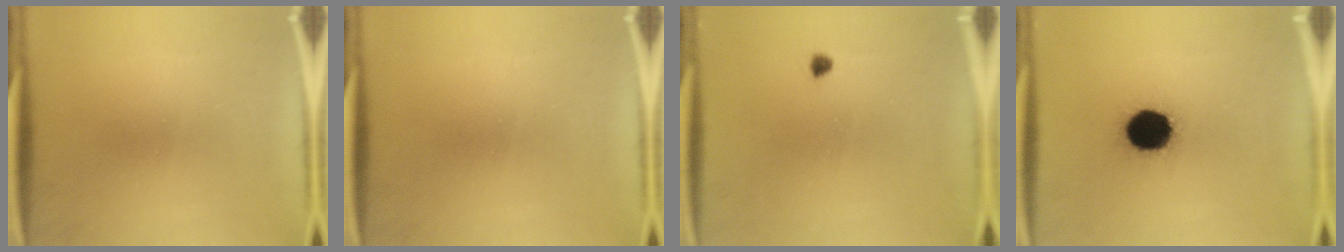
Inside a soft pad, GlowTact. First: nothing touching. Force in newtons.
{"total": 0.0}
{"total": 1.0}
{"total": 15.3}